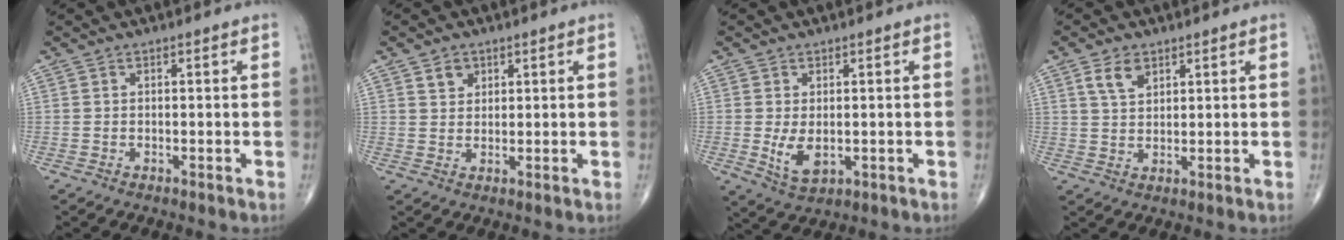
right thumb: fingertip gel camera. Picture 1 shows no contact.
{"total": 3.0, "force": [1.7, 2.3, 1.1], "torque": [-0.005, -0.011, 0.030]}
{"total": 5.0, "force": [-0.5, 2.8, 4.2], "torque": [-0.073, -0.013, 0.002]}
{"total": 4.6, "force": [2.4, 2.7, 2.8], "torque": [-0.041, -0.011, 0.049]}